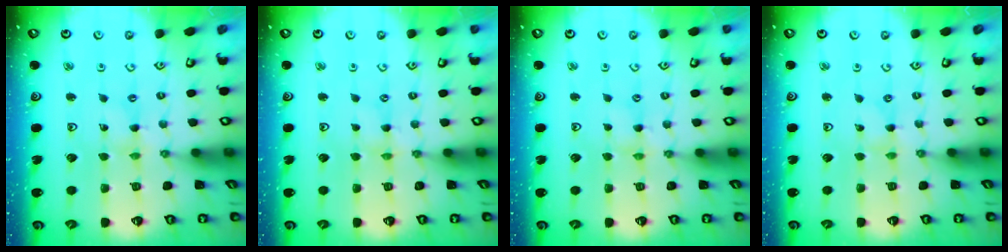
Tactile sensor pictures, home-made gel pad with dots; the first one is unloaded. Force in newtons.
{"total": 0.0}
{"total": 1.4, "press": 1.4, "slide": 0.2}
{"total": 0.0}